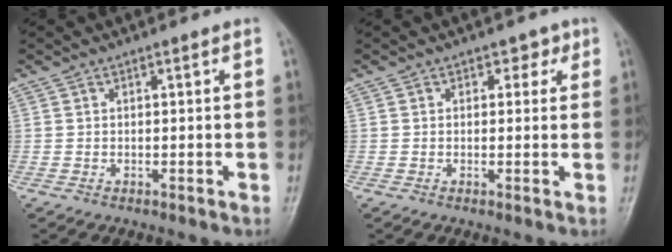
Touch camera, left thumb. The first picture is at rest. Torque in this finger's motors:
{"motor_torque": [0.01, 0.10, -0.13, 0.14, 0.04]}